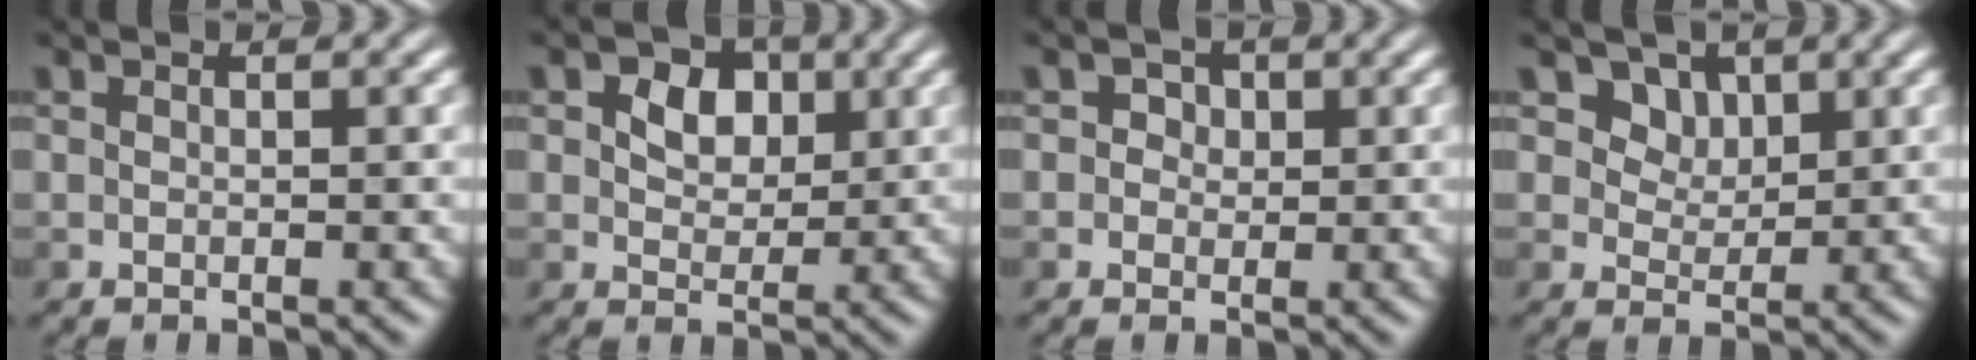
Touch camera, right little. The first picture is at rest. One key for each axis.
{"total": 4.3, "fx": 1.5, "fy": 3.1, "fz": 2.5, "tx": -0.042, "ty": 0.006, "tz": 0.009}
{"total": 1.9, "fx": 0.6, "fy": 1.7, "fz": 0.8, "tx": 0.002, "ty": 0.003, "tz": 0.001}
{"total": 4.8, "fx": 2.7, "fy": 3.4, "fz": 2.1, "tx": -0.051, "ty": -0.011, "tz": 0.051}